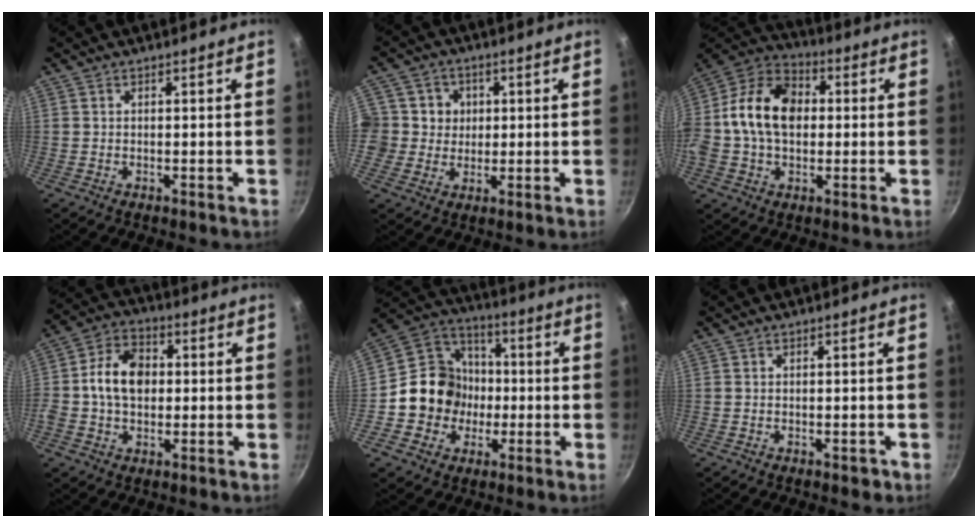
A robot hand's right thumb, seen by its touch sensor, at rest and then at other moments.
{"total": 7.5, "force": [1.0, 7.3, 1.2], "torque": [0.023, 0.005, 0.005]}
{"total": 17.3, "force": [0.8, 12.5, 12.0], "torque": [-0.188, 0.033, -0.005]}
{"total": 11.0, "force": [0.3, 8.1, 7.4], "torque": [-0.107, 0.021, -0.013]}
{"total": 13.7, "force": [-1.9, 12.6, 5.1], "torque": [-0.051, 0.034, -0.048]}
{"total": 1.3, "force": [-0.6, 0.7, 0.8], "torque": [-0.007, 0.007, -0.003]}